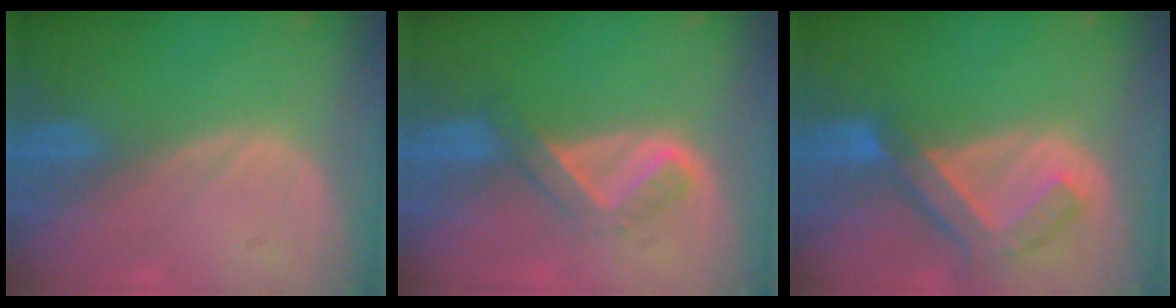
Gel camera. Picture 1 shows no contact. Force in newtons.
{"total": 5.4, "press": 4.7, "slide": 2.6}
{"total": 7.4, "press": 6.4, "slide": 3.6}